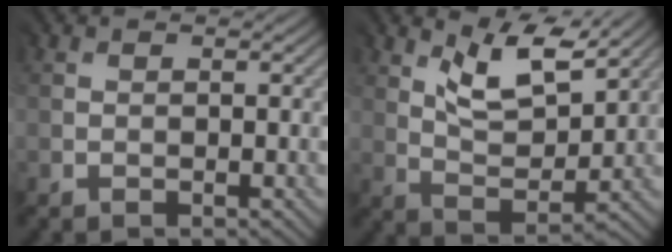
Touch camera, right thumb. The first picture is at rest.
{"total": 7.7, "force": [6.0, 2.4, 4.3], "torque": [-0.080, -0.006, 0.112]}